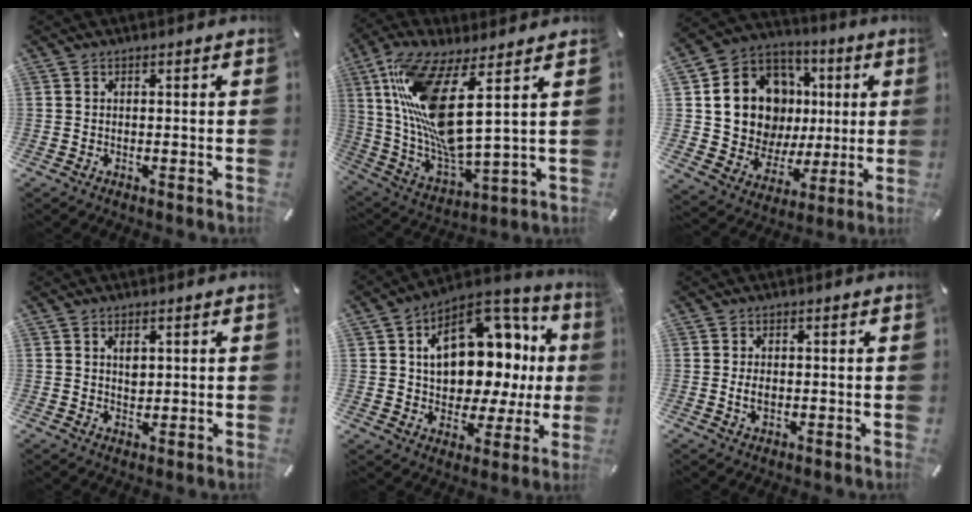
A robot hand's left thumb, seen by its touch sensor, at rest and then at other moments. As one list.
[{"total": 17.4, "force": [6.5, 4.3, 15.6], "torque": [-0.354, -0.048, 0.097]}, {"total": 16.2, "force": [3.7, 13.7, 7.8], "torque": [-0.142, -0.025, 0.085]}, {"total": 2.5, "force": [0.8, 1.8, 1.6], "torque": [-0.021, -0.002, 0.010]}, {"total": 19.1, "force": [4.5, 12.9, 13.4], "torque": [-0.185, -0.028, 0.081]}, {"total": 2.7, "force": [-0.2, 1.6, 2.1], "torque": [-0.048, 0.001, -0.007]}]